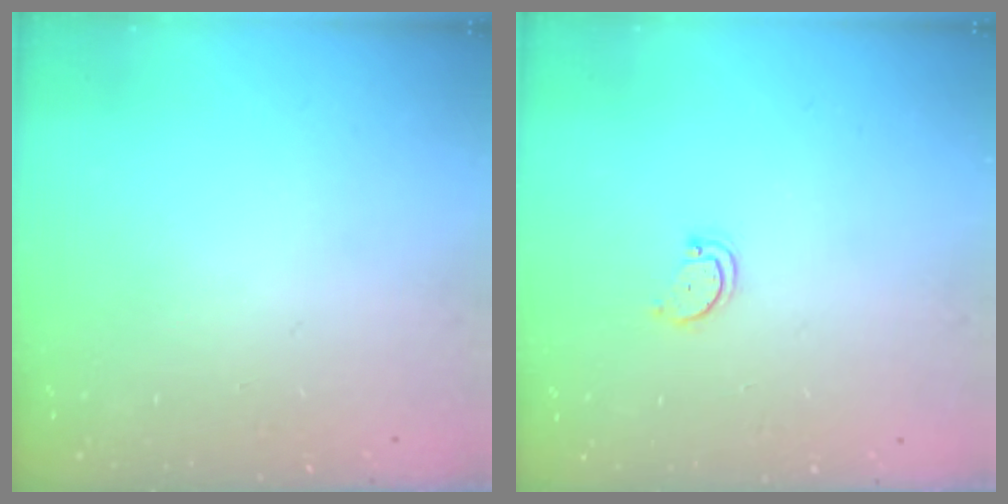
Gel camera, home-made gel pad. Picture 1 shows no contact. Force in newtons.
{"total": 2.8, "press": 2.8, "slide": 0.3}